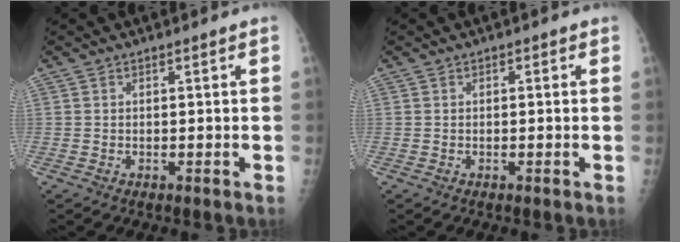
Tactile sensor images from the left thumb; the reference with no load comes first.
{"total": 0.6, "force": [0.1, 0.4, 0.4], "torque": [-0.003, 0.002, -0.002]}